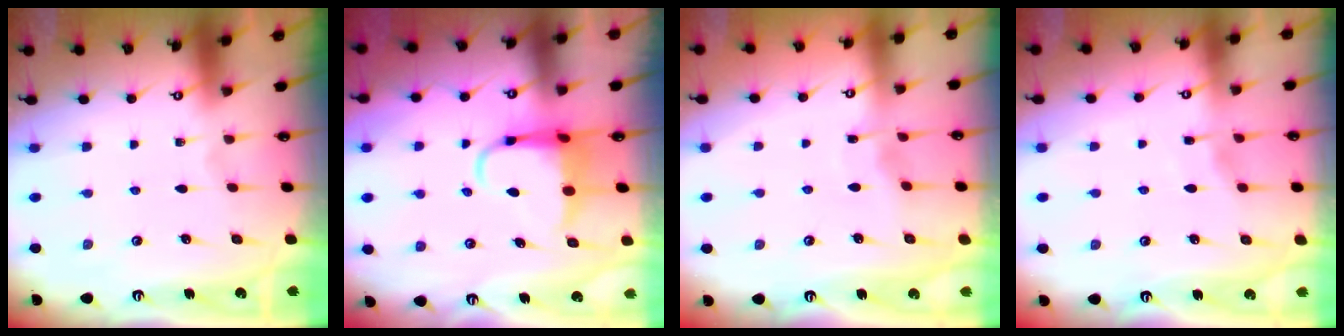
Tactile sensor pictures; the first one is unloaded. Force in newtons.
{"total": 6.7, "press": 6.6, "slide": 1.1}
{"total": 3.2, "press": 3.2, "slide": 0.4}
{"total": 3.5, "press": 3.5, "slide": 0.4}